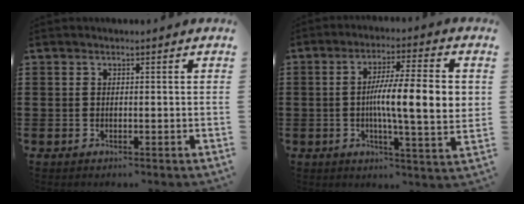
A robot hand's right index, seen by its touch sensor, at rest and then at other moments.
{"total": 11.3, "force": [0.7, 2.2, 11.1], "torque": [-0.182, 0.001, 0.008]}